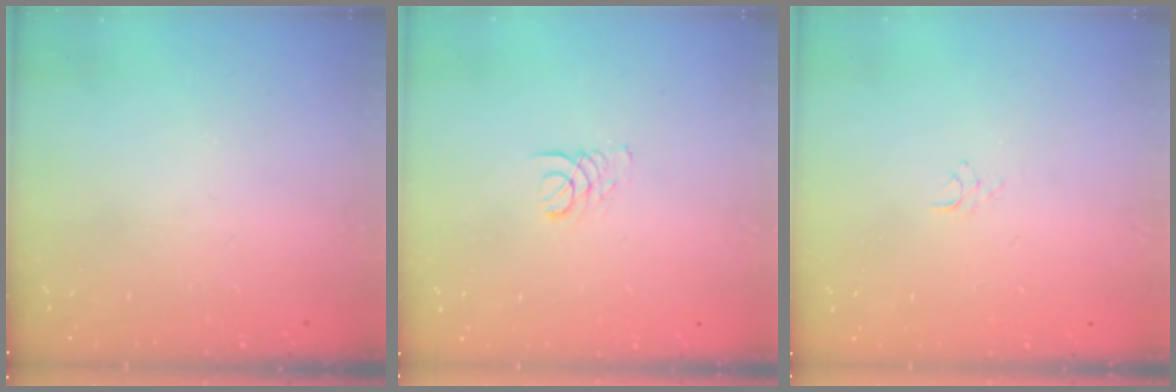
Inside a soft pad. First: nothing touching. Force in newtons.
{"total": 1.6, "press": 1.6, "slide": 0.1}
{"total": 3.7, "press": 3.7, "slide": 0.1}